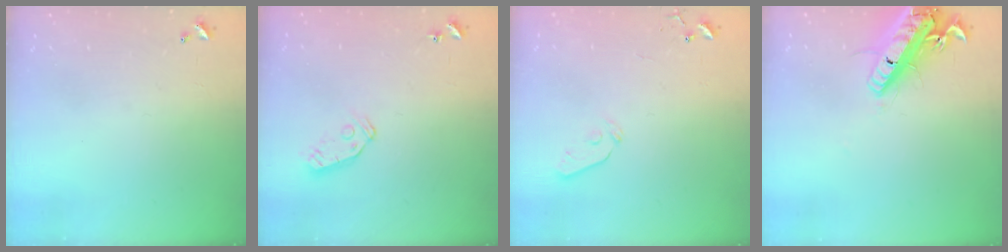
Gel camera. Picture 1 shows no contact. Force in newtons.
{"total": 6.5, "press": 6.5, "slide": 0.4}
{"total": 4.4, "press": 4.3, "slide": 0.6}
{"total": 19.5, "press": 19.2, "slide": 3.6}